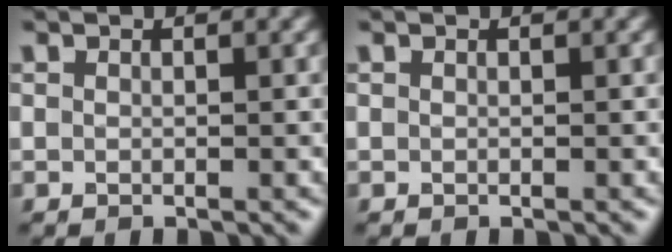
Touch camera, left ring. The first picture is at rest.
{"total": 0.0}